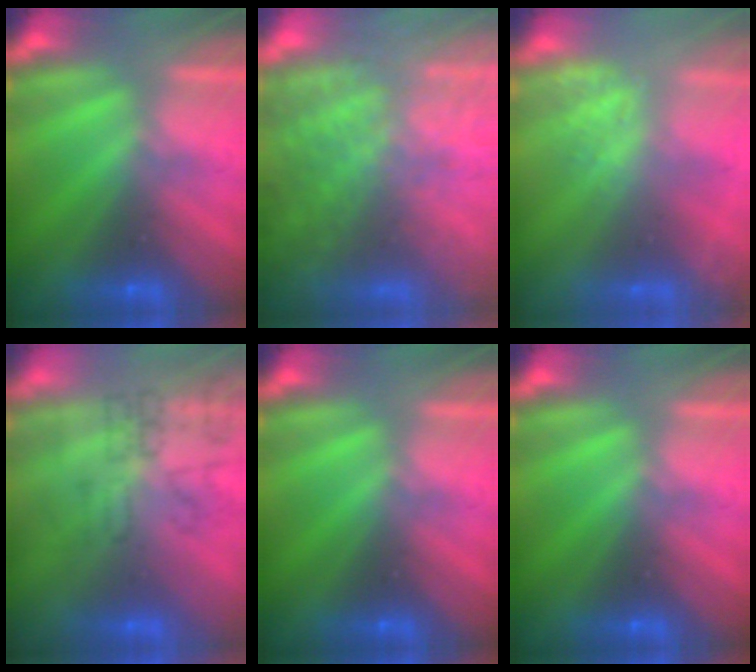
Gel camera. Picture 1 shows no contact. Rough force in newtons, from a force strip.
{"total": 7.2}
{"total": 2.4}
{"total": 4.8}
{"total": 0.0}
{"total": 0.0}